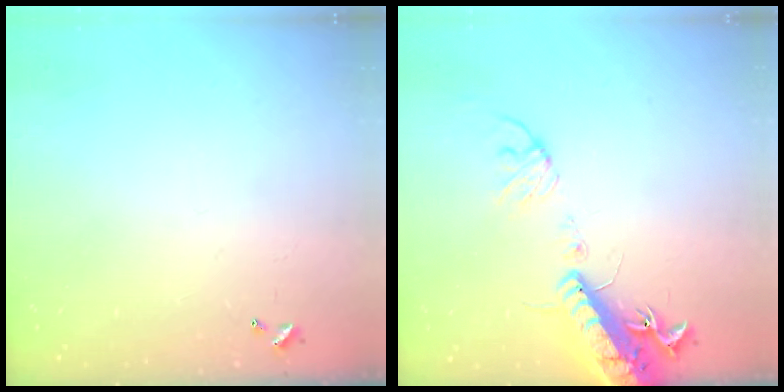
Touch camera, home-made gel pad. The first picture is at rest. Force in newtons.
{"total": 17.2, "press": 16.7, "slide": 3.9}